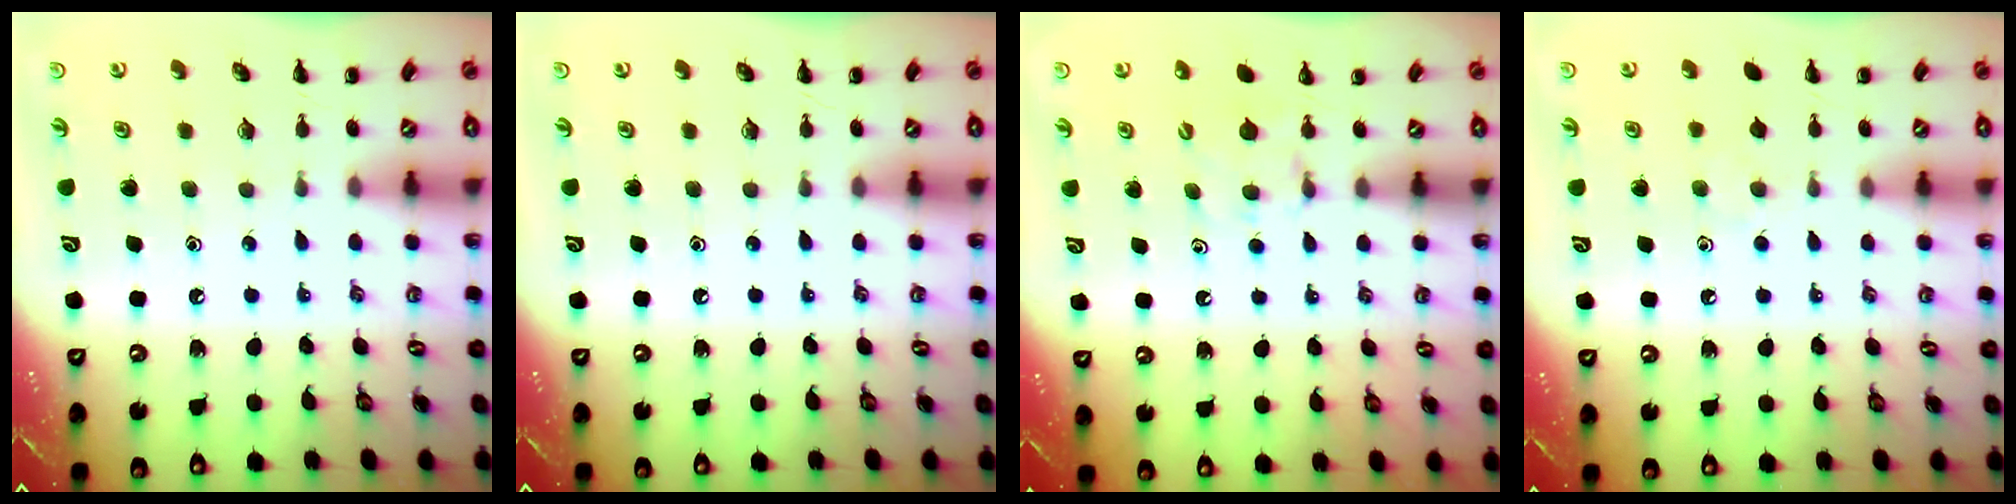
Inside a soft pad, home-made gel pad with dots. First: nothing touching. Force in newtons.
{"total": 0.0}
{"total": 5.2, "press": 5.0, "slide": 1.5}
{"total": 4.6, "press": 4.4, "slide": 1.4}